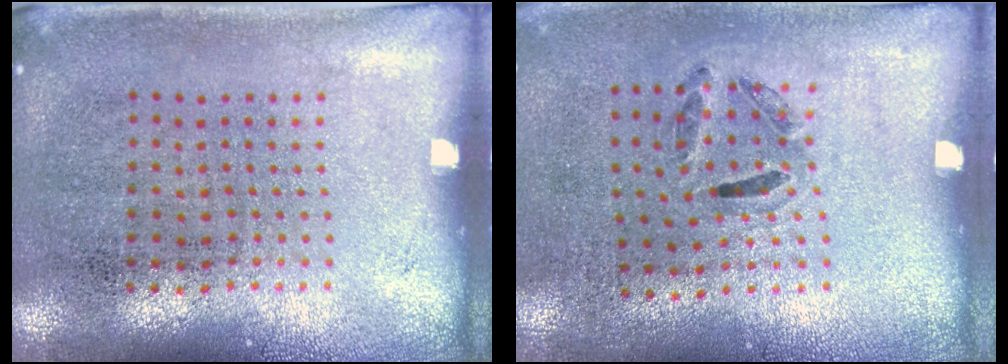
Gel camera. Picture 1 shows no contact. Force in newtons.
{"total": 1.2, "press": 0.6, "slide": 1.0}